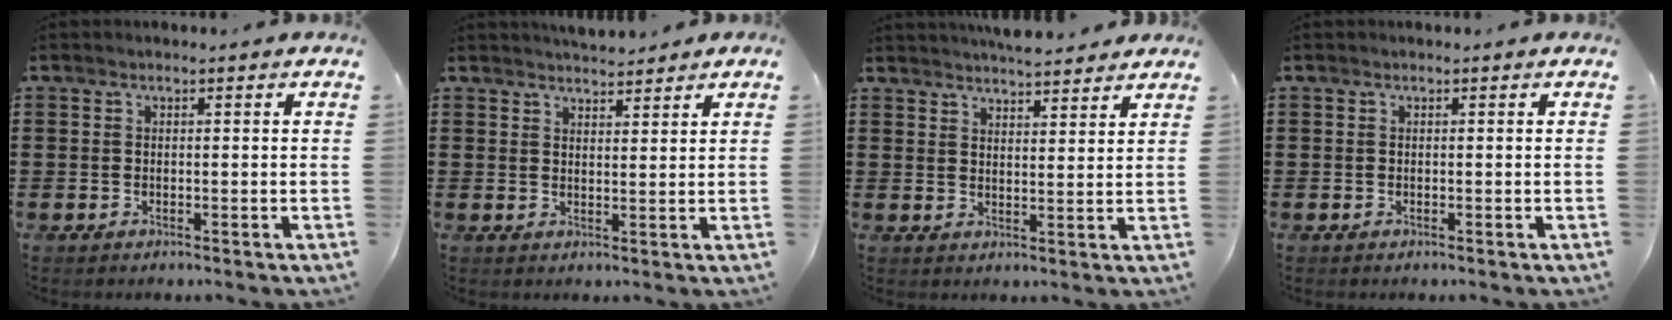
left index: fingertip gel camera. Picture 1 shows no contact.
{"total": 3.0, "force": [2.9, 0.5, 0.5], "torque": [-0.015, -0.003, 0.055]}
{"total": 4.2, "force": [4.1, 0.1, 0.6], "torque": [-0.021, -0.011, 0.077]}
{"total": 0.0}